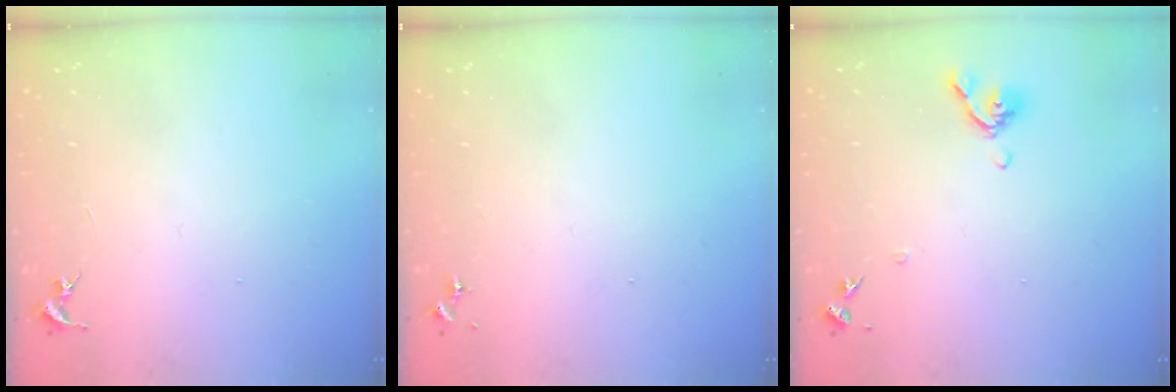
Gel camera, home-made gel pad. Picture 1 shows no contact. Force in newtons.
{"total": 0.0}
{"total": 7.9, "press": 7.8, "slide": 1.5}